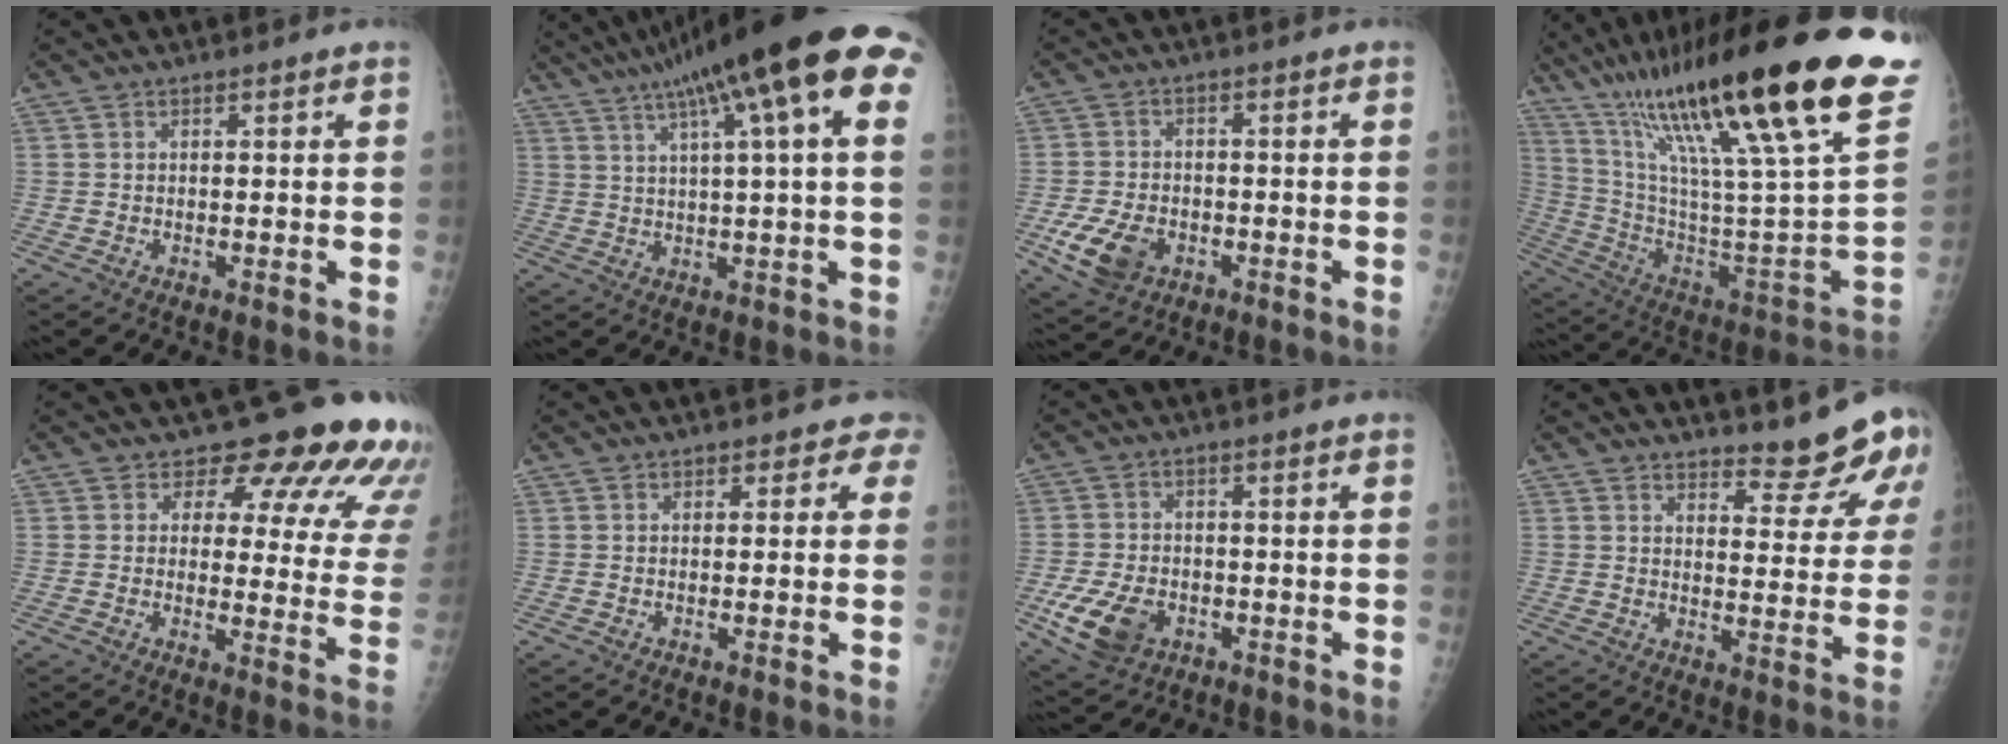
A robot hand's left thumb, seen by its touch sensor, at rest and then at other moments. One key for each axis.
{"total": 23.1, "fx": 10.3, "fy": 3.8, "fz": 20.3, "tx": -0.310, "ty": 0.033, "tz": 0.142}
{"total": 8.4, "fx": -3.2, "fy": 5.8, "fz": 5.2, "tx": -0.097, "ty": 0.007, "tz": -0.051}
{"total": 41.4, "fx": 24.6, "fy": 6.2, "fz": 32.8, "tx": -0.421, "ty": -0.052, "tz": 0.401}
{"total": 15.8, "fx": 13.1, "fy": 6.2, "fz": 6.4, "tx": -0.021, "ty": -0.092, "tz": 0.127}
{"total": 1.9, "fx": 1.0, "fy": 1.6, "fz": 0.5, "tx": 0.022, "ty": -0.001, "tz": -0.008}
{"total": 9.6, "fx": -3.6, "fy": 6.6, "fz": 6.0, "tx": -0.113, "ty": 0.009, "tz": -0.056}
{"total": 10.0, "fx": 9.1, "fy": 2.3, "fz": 3.3, "tx": -0.016, "ty": -0.083, "tz": 0.107}